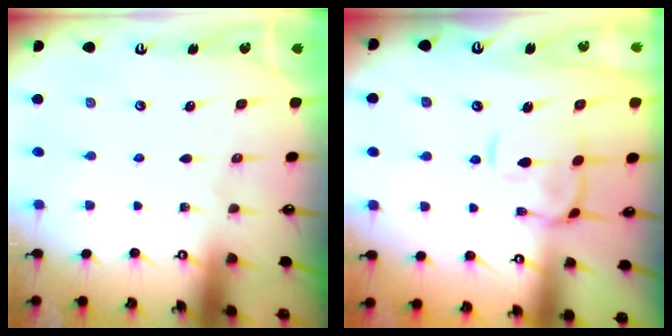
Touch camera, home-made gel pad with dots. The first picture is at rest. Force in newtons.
{"total": 5.2, "press": 5.0, "slide": 1.1}